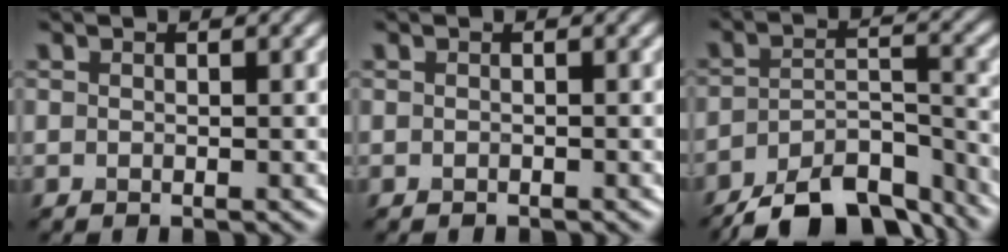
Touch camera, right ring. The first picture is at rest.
{"total": 0.0}
{"total": 10.4, "force": [-8.4, 3.5, 5.1], "torque": [-0.085, -0.007, -0.131]}